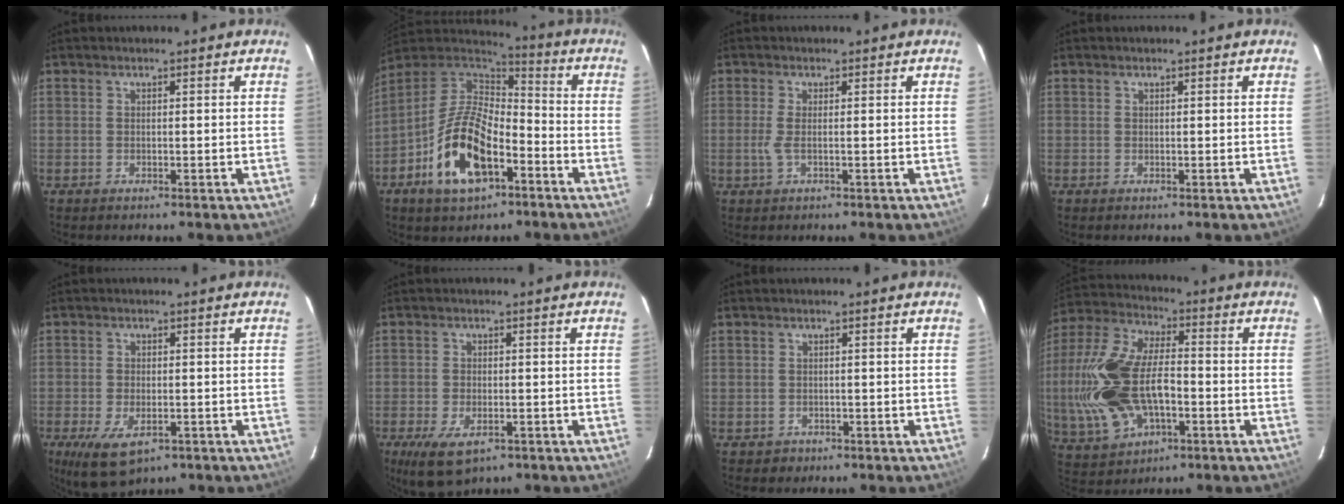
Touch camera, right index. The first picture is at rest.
{"total": 16.5, "force": [-7.0, 8.2, 12.5], "torque": [-0.250, 0.003, -0.125]}
{"total": 2.1, "force": [-0.2, 0.1, 2.1], "torque": [-0.044, -0.002, -0.005]}
{"total": 0.0}
{"total": 7.9, "force": [-3.8, 4.0, 5.6], "torque": [-0.121, -0.028, -0.061]}
{"total": 7.5, "force": [-3.9, 3.9, 5.0], "torque": [-0.112, -0.026, -0.065]}
{"total": 2.0, "force": [-0.7, 1.9, 0.1], "torque": [-0.003, 0.004, -0.005]}
{"total": 19.9, "force": [-3.4, 11.0, 16.3], "torque": [-0.375, 0.006, -0.051]}